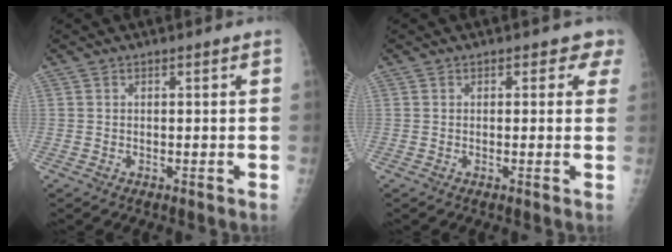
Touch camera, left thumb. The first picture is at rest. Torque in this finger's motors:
{"motor_torque": [-0.12, 0.10, 0.09, 0.07, 0.03]}